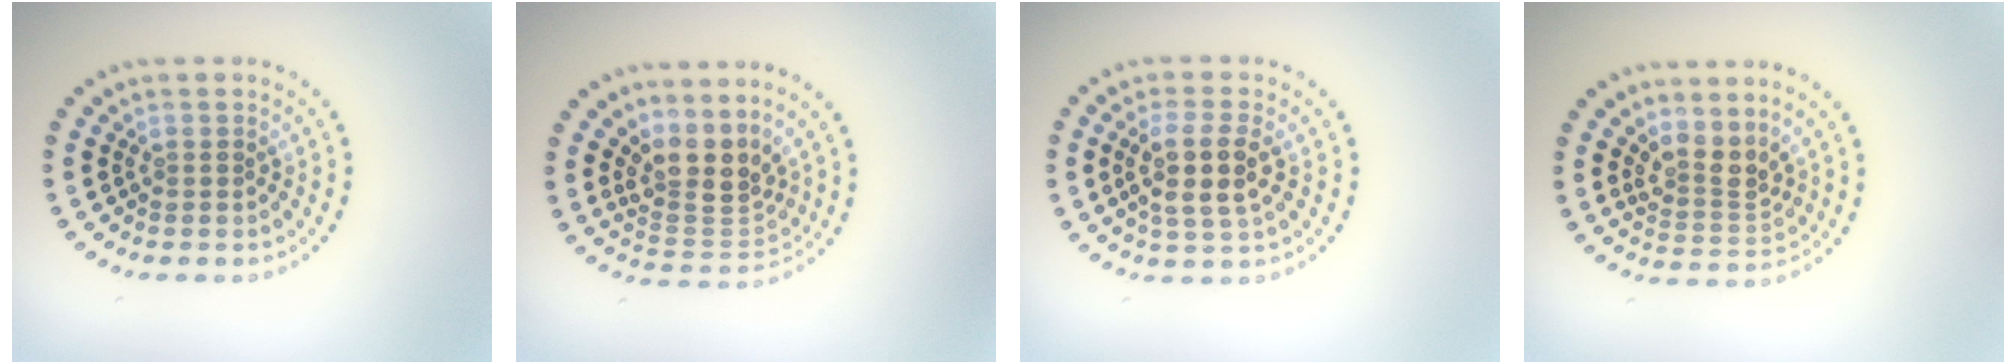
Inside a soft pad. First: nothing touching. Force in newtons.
{"total": 3.9, "press": 2.8, "slide": 2.6}
{"total": 3.7, "press": 3.4, "slide": 1.4}
{"total": 2.8, "press": 2.0, "slide": 1.9}